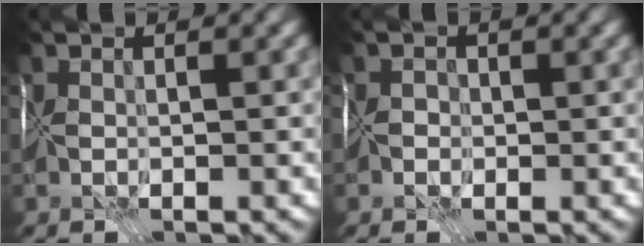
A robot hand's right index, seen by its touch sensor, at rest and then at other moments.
{"total": 1.6, "force": [-0.8, 1.3, 0.3], "torque": [0.018, 0.006, -0.024]}